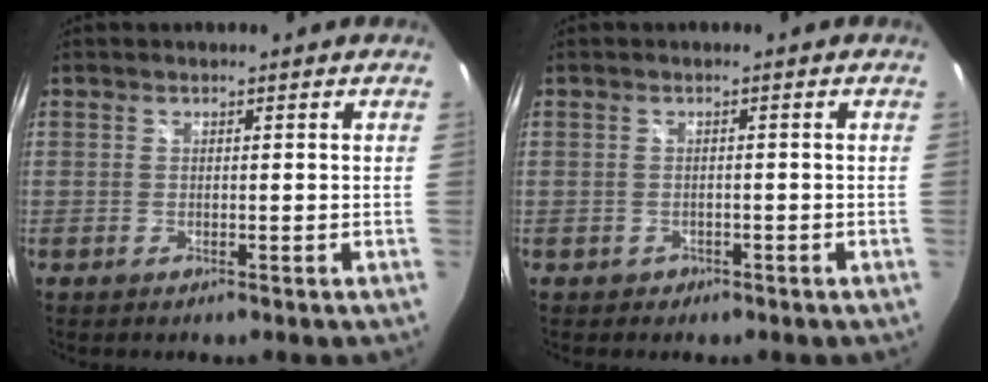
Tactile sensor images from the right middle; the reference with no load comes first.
{"total": 1.8, "force": [-0.9, 1.6, 0.4], "torque": [-0.010, -0.002, -0.010]}